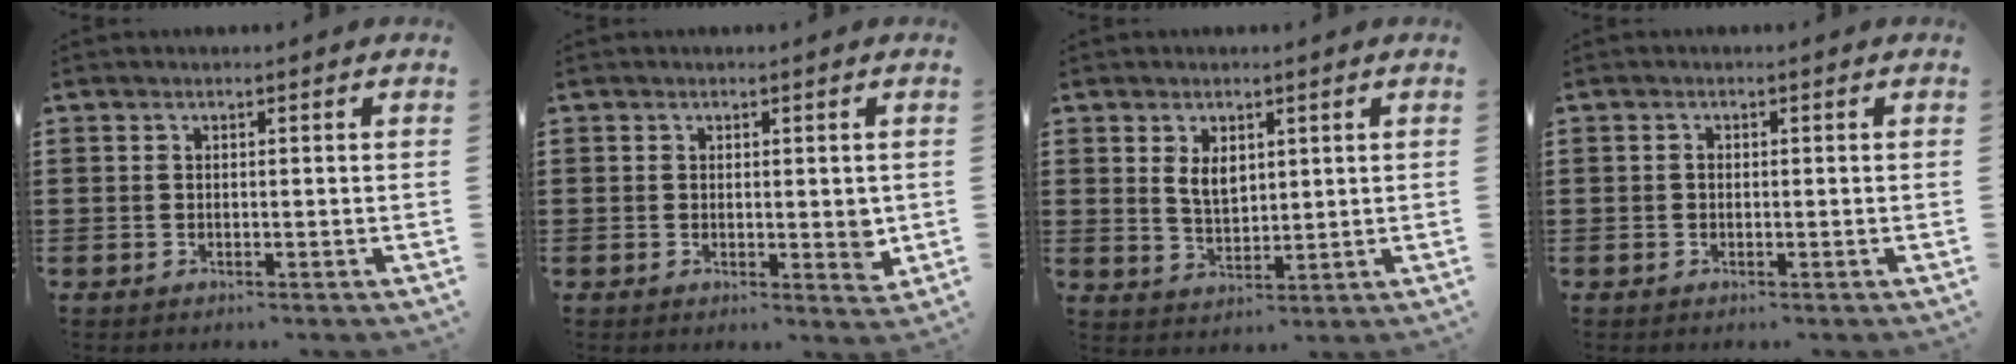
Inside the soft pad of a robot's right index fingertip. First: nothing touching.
{"total": 2.4, "force": [0.3, 1.0, 2.2], "torque": [-0.023, -0.003, 0.001]}
{"total": 3.8, "force": [1.6, 2.3, 2.6], "torque": [-0.049, 0.004, 0.027]}
{"total": 0.6, "force": [-0.1, 0.4, 0.4], "torque": [-0.010, 0.000, -0.002]}